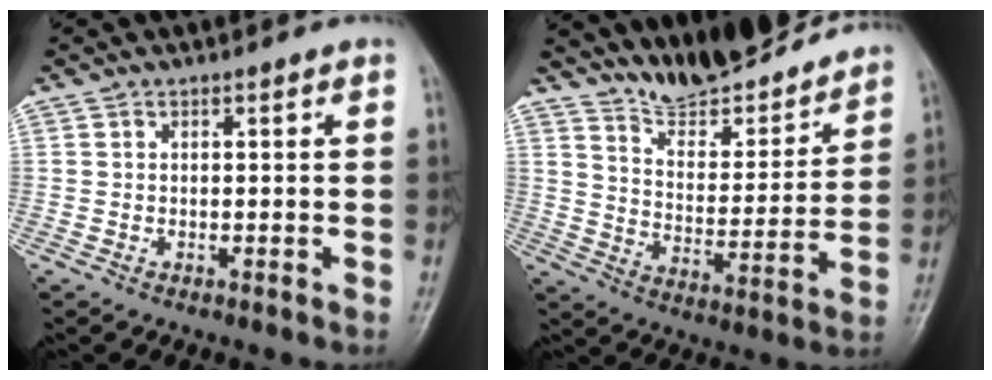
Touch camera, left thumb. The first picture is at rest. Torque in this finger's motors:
{"motor_torque": [0.49, -0.35, 0.29, -1.64, 0.04]}